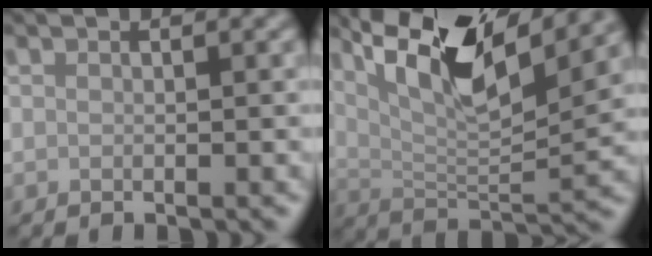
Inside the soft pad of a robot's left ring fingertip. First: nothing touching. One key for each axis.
{"total": 10.9, "fx": 6.4, "fy": 2.9, "fz": 8.3, "tx": -0.149, "ty": 0.003, "tz": 0.117}